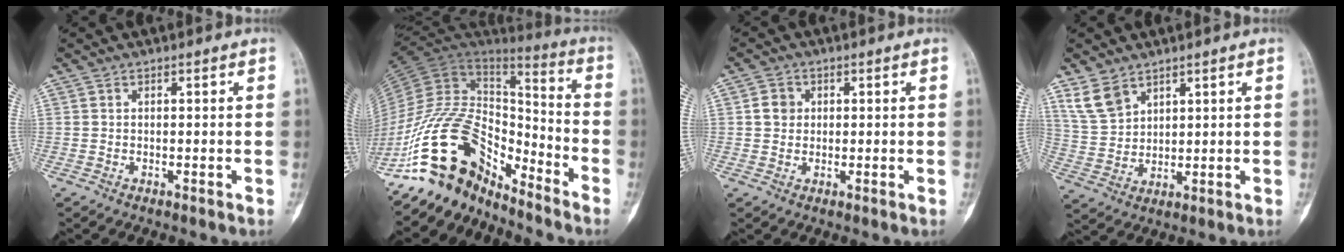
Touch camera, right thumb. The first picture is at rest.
{"total": 19.1, "force": [-13.6, 8.5, 10.2], "torque": [-0.175, 0.107, -0.262]}
{"total": 3.1, "force": [0.5, 2.8, 1.2], "torque": [-0.007, 0.002, 0.007]}
{"total": 6.5, "force": [4.5, 3.9, 2.7], "torque": [-0.045, -0.018, 0.104]}